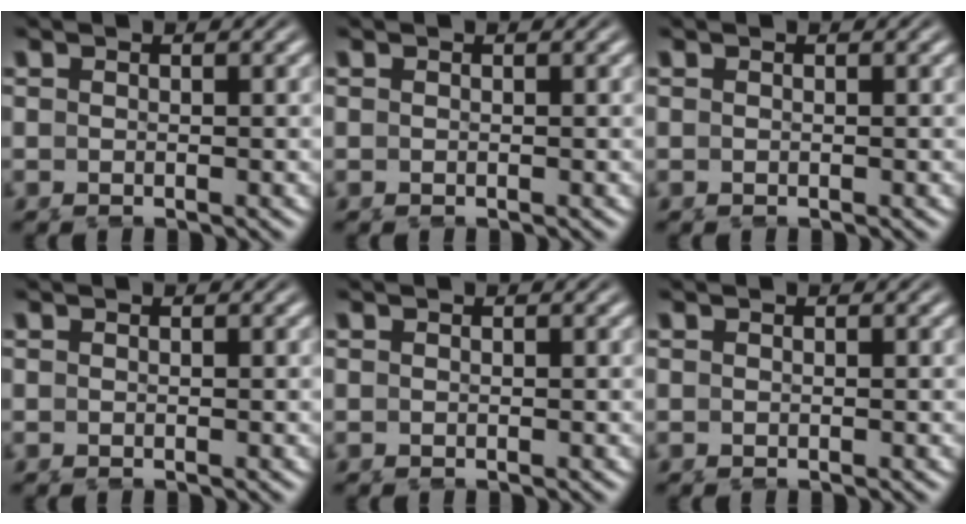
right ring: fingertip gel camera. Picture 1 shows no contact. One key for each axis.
{"total": 0.0}
{"total": 0.0}
{"total": 0.0}
{"total": 0.0}
{"total": 0.0}